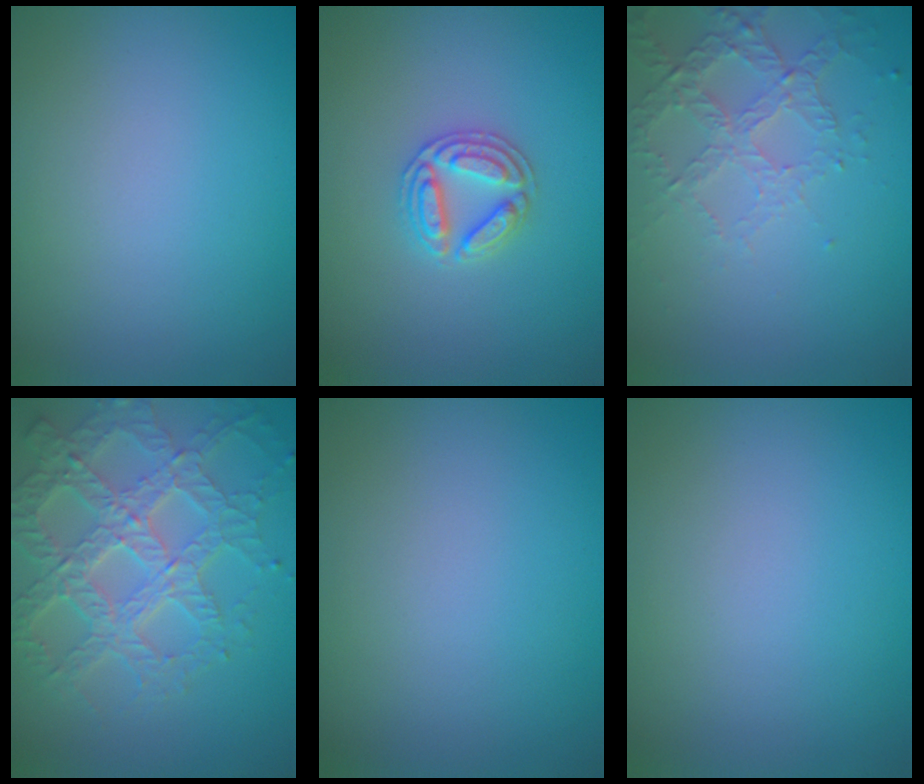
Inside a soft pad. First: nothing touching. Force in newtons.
{"total": 2.8, "press": 2.7, "slide": 0.5}
{"total": 3.3, "press": 3.0, "slide": 1.2}
{"total": 7.8, "press": 5.5, "slide": 5.5}
{"total": 0.0}
{"total": 0.0}